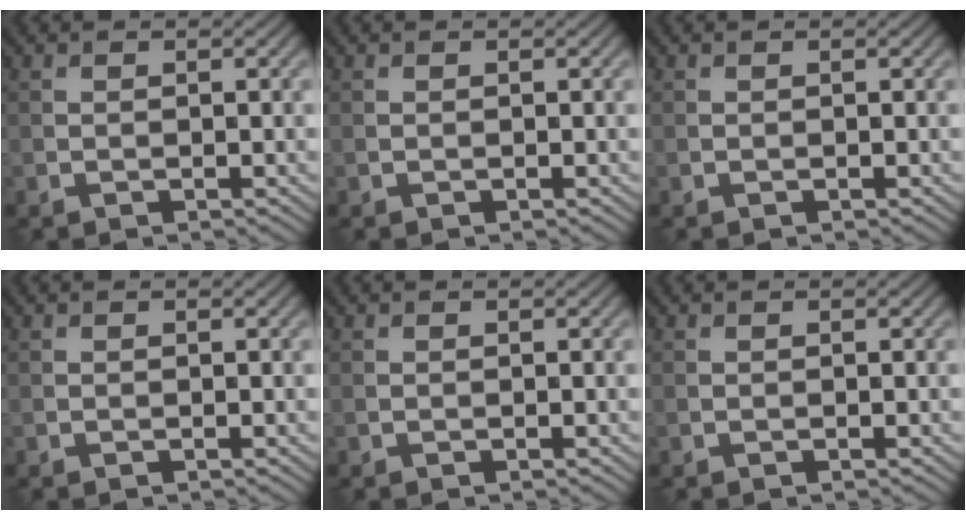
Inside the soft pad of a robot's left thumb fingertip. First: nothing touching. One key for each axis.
{"total": 0.0}
{"total": 0.0}
{"total": 0.0}
{"total": 0.0}
{"total": 0.0}